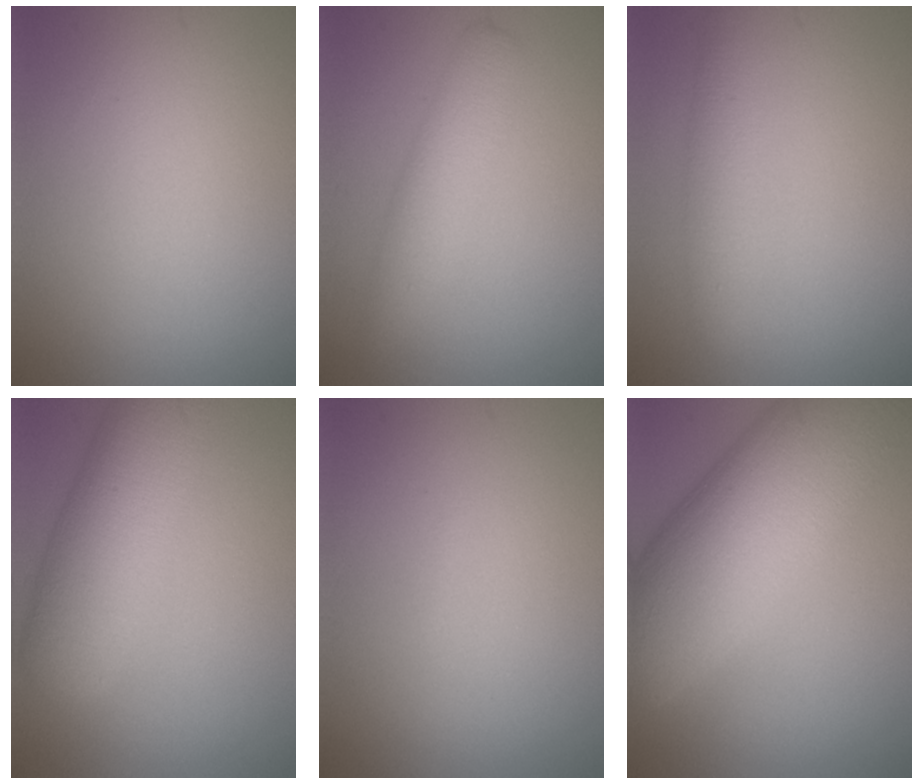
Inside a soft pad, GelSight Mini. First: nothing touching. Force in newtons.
{"total": 3.0, "press": 3.0, "slide": 0.1}
{"total": 2.3, "press": 2.3, "slide": 0.2}
{"total": 7.9, "press": 7.9, "slide": 0.2}
{"total": 0.0}
{"total": 13.9, "press": 13.9, "slide": 0.4}